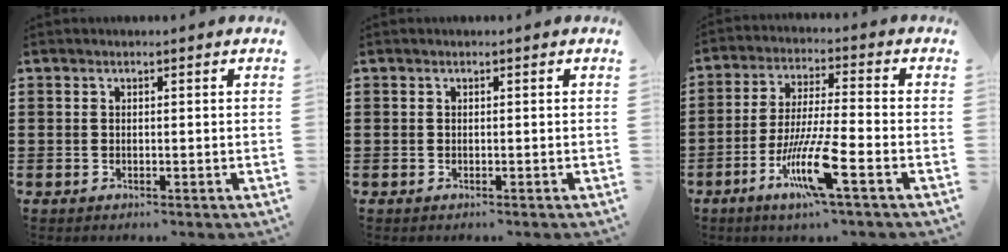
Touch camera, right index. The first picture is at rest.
{"total": 0.0}
{"total": 10.7, "force": [-5.3, 1.0, 9.3], "torque": [-0.195, -0.009, -0.103]}